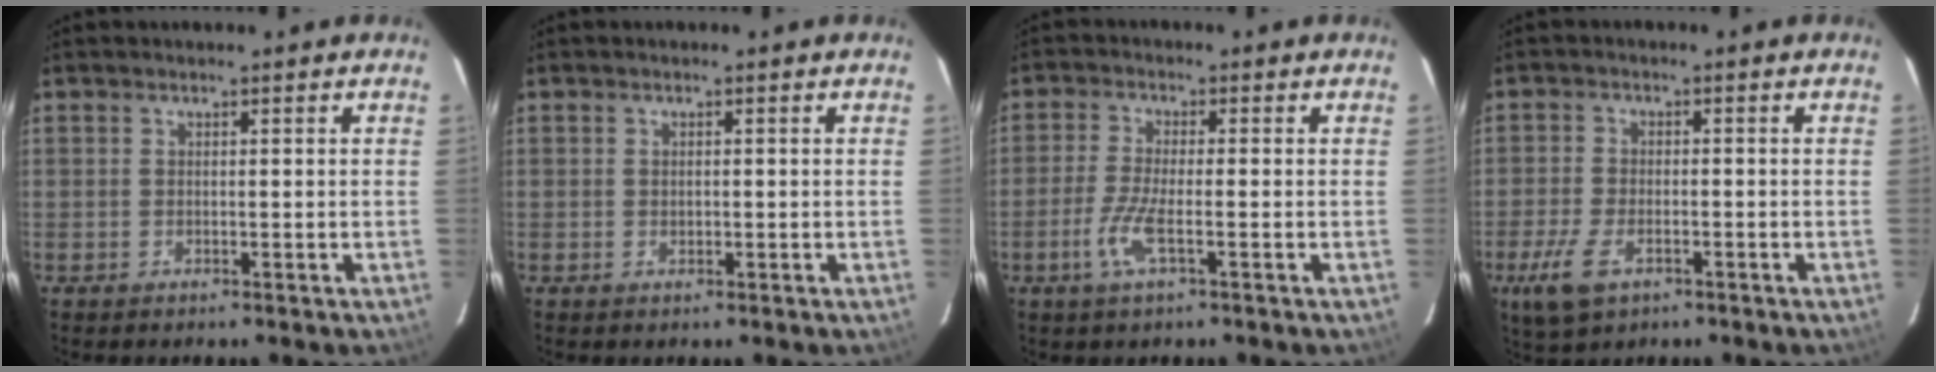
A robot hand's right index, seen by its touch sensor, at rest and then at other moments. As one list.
[{"total": 0.8, "force": [0.0, 0.7, 0.4], "torque": [-0.005, 0.001, 0.001]}, {"total": 5.4, "force": [-2.3, 0.8, 4.9], "torque": [-0.109, -0.006, -0.048]}, {"total": 7.5, "force": [-3.8, 3.8, 5.3], "torque": [-0.132, -0.013, -0.069]}]